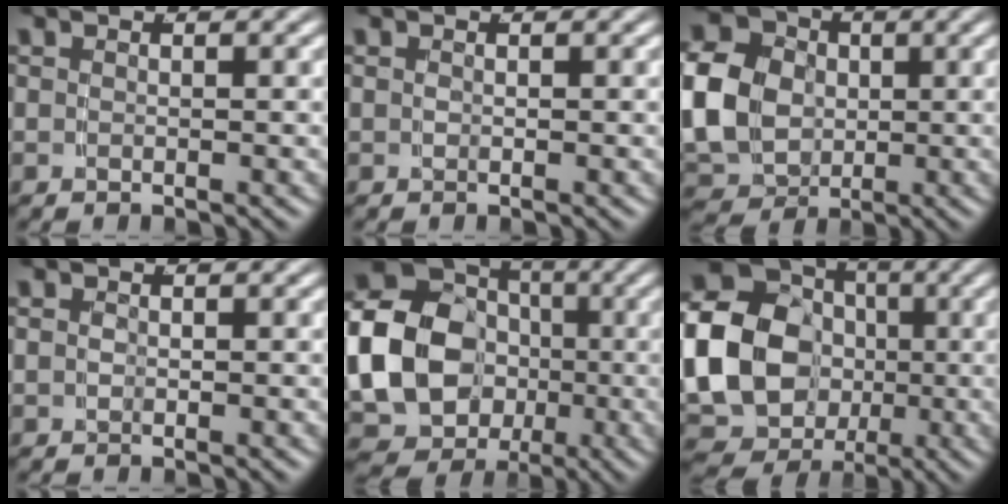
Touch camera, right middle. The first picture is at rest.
{"total": 0.0}
{"total": 11.8, "force": [-0.1, 10.2, 5.9], "torque": [-0.147, -0.039, 0.005]}
{"total": 0.6, "force": [-0.3, 0.3, 0.3], "torque": [-0.011, -0.004, -0.002]}
{"total": 18.6, "force": [-2.3, 16.3, 8.7], "torque": [-0.224, -0.062, -0.034]}
{"total": 21.0, "force": [-1.2, 18.8, 9.3], "torque": [-0.248, -0.058, -0.026]}